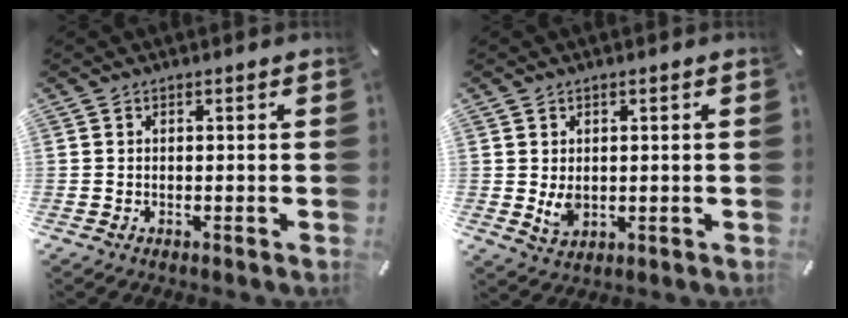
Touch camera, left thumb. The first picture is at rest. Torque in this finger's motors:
{"motor_torque": [0.76, 0.86, 0.19, -0.20, 0.00]}